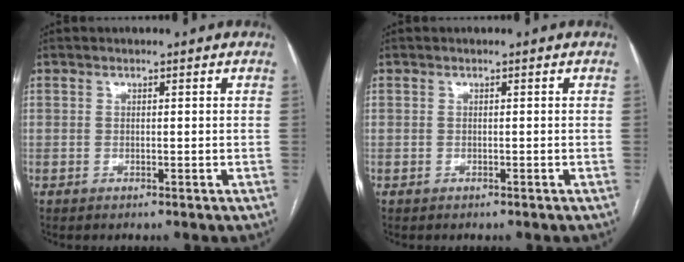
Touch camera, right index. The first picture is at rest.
{"total": 0.0}